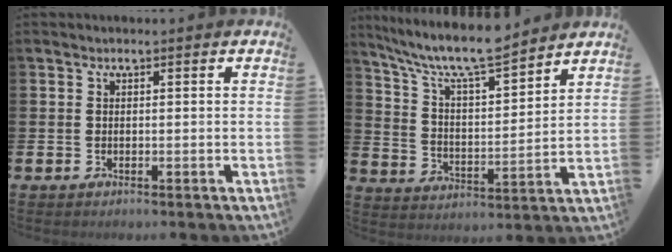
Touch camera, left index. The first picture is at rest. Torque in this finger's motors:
{"motor_torque": [1.07, -1.07, 0.93, 0.21]}